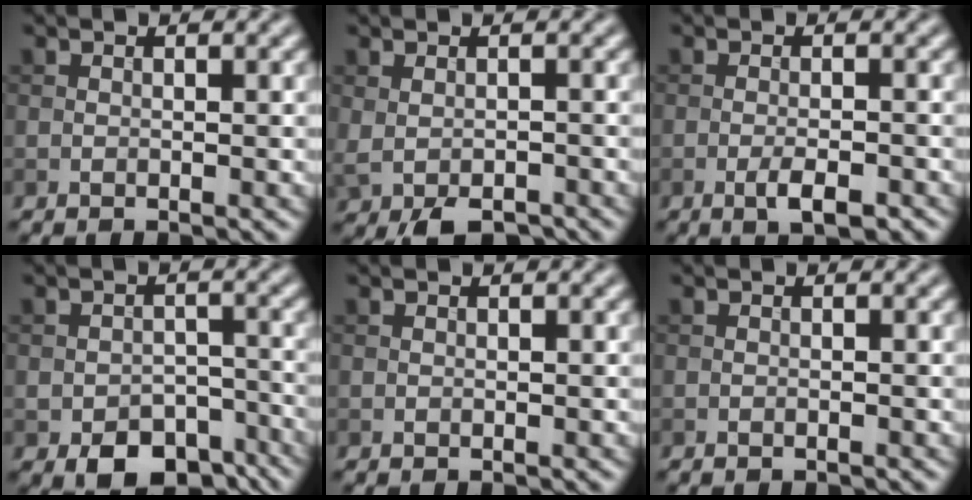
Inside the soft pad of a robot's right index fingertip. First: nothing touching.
{"total": 3.5, "force": [-2.2, 1.4, 2.4], "torque": [-0.040, -0.014, -0.031]}
{"total": 2.8, "force": [-1.5, 0.7, 2.3], "torque": [-0.044, -0.002, -0.025]}
{"total": 6.3, "force": [-4.1, 3.6, 3.2], "torque": [-0.044, -0.015, -0.059]}
{"total": 0.0}
{"total": 0.0}